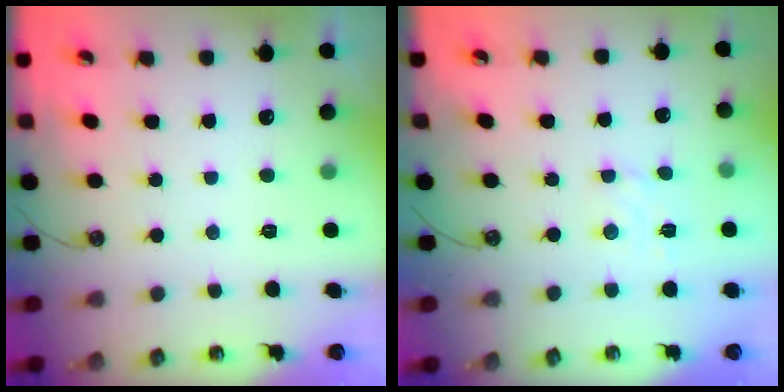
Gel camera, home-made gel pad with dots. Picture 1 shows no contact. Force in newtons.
{"total": 2.8, "press": 2.7, "slide": 0.4}